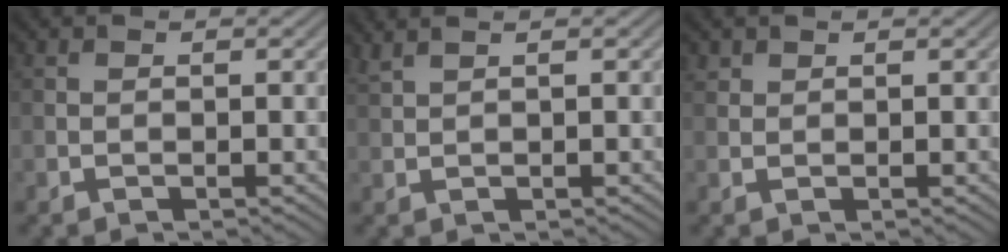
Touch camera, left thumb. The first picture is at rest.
{"total": 1.8, "force": [1.4, 0.2, 1.0], "torque": [-0.028, 0.007, 0.029]}
{"total": 0.9, "force": [0.8, 0.4, 0.1], "torque": [-0.004, 0.001, 0.020]}